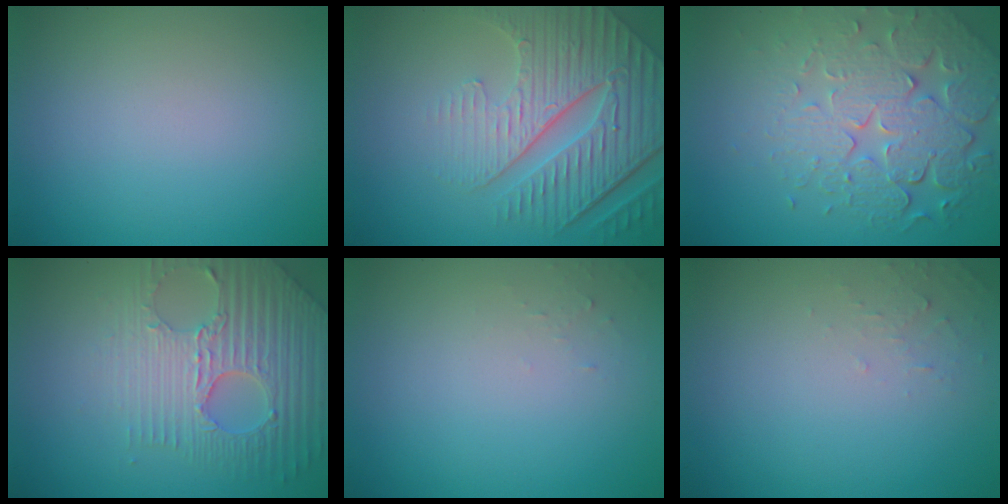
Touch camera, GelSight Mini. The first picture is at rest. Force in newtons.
{"total": 7.8, "press": 5.7, "slide": 5.3}
{"total": 7.4, "press": 5.4, "slide": 5.1}
{"total": 6.4, "press": 5.1, "slide": 3.9}
{"total": 0.6, "press": 0.6, "slide": 0.1}
{"total": 0.9, "press": 0.9, "slide": 0.1}